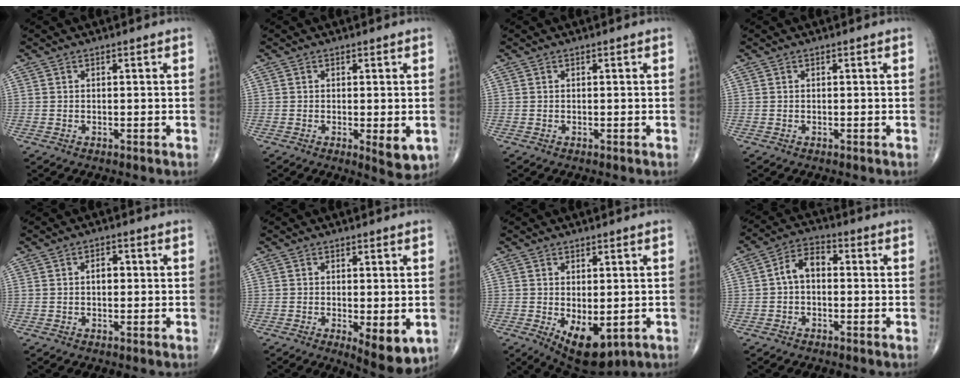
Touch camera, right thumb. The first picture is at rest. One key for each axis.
{"total": 4.4, "fx": -0.9, "fy": 1.6, "fz": 4.0, "tx": -0.053, "ty": -0.012, "tz": -0.009}
{"total": 0.0}
{"total": 0.0}
{"total": 2.5, "fx": 0.2, "fy": 1.6, "fz": 1.9, "tx": -0.021, "ty": 0.008, "tz": 0.000}
{"total": 7.3, "fx": -1.7, "fy": 2.6, "fz": 6.6, "tx": -0.089, "ty": -0.021, "tz": -0.020}
{"total": 9.3, "fx": -2.3, "fy": 4.7, "fz": 7.7, "tx": -0.102, "ty": -0.013, "tz": -0.016}
{"total": 5.9, "fx": -0.1, "fy": 3.8, "fz": 4.5, "tx": -0.071, "ty": 0.023, "tz": -0.014}